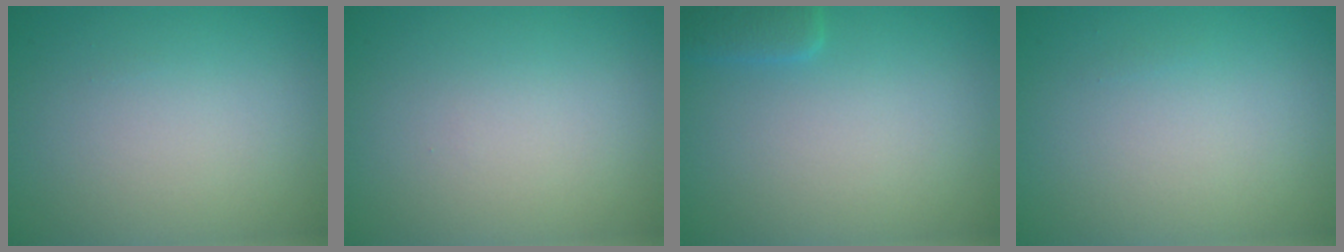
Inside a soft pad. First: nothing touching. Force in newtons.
{"total": 0.0}
{"total": 1.6, "press": 1.6, "slide": 0.1}
{"total": 0.0}